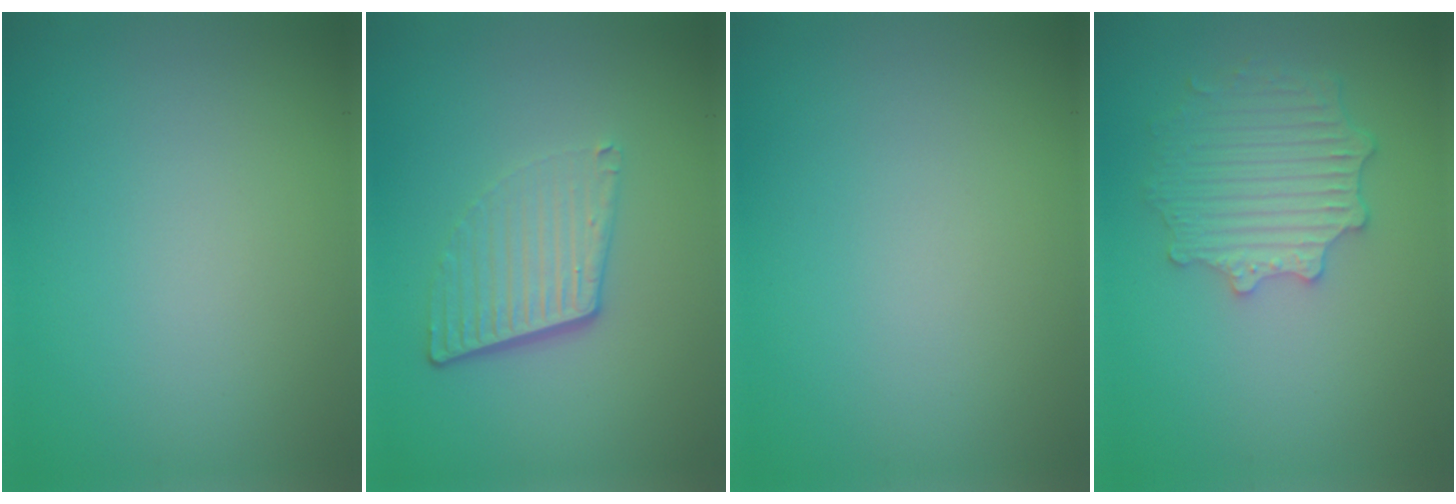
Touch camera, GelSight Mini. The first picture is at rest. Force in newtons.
{"total": 4.2, "press": 2.7, "slide": 3.2}
{"total": 0.0}
{"total": 4.7, "press": 3.9, "slide": 2.7}